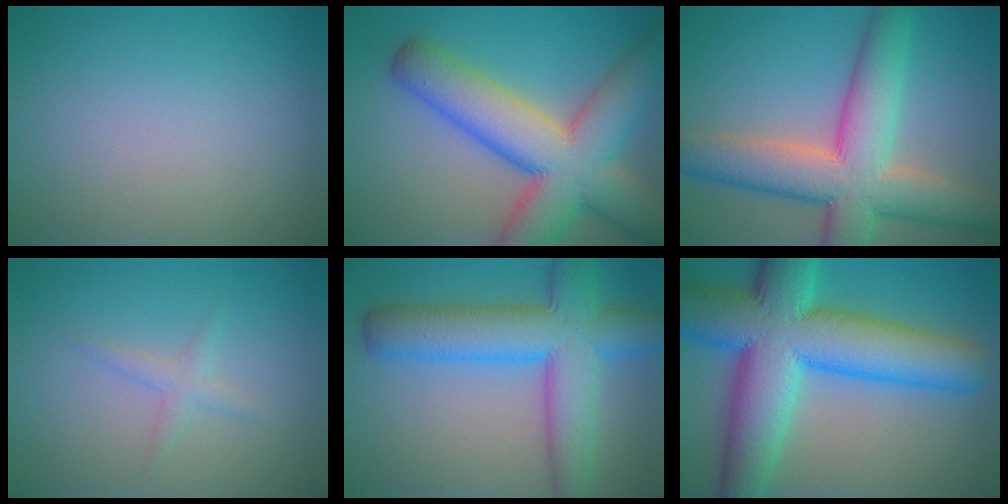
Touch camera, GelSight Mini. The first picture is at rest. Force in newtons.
{"total": 12.1, "press": 12.0, "slide": 0.5}
{"total": 10.2, "press": 10.2, "slide": 0.8}
{"total": 1.3, "press": 1.3, "slide": 0.1}
{"total": 9.6, "press": 9.6, "slide": 0.3}
{"total": 14.6, "press": 14.6, "slide": 0.4}